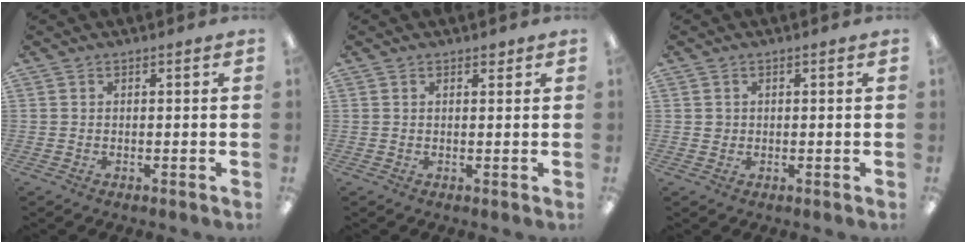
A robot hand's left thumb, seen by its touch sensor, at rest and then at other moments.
{"total": 1.4, "force": [1.0, 0.7, 0.7], "torque": [-0.007, -0.002, 0.016]}
{"total": 1.2, "force": [0.3, 1.2, 0.2], "torque": [-0.005, 0.006, 0.005]}